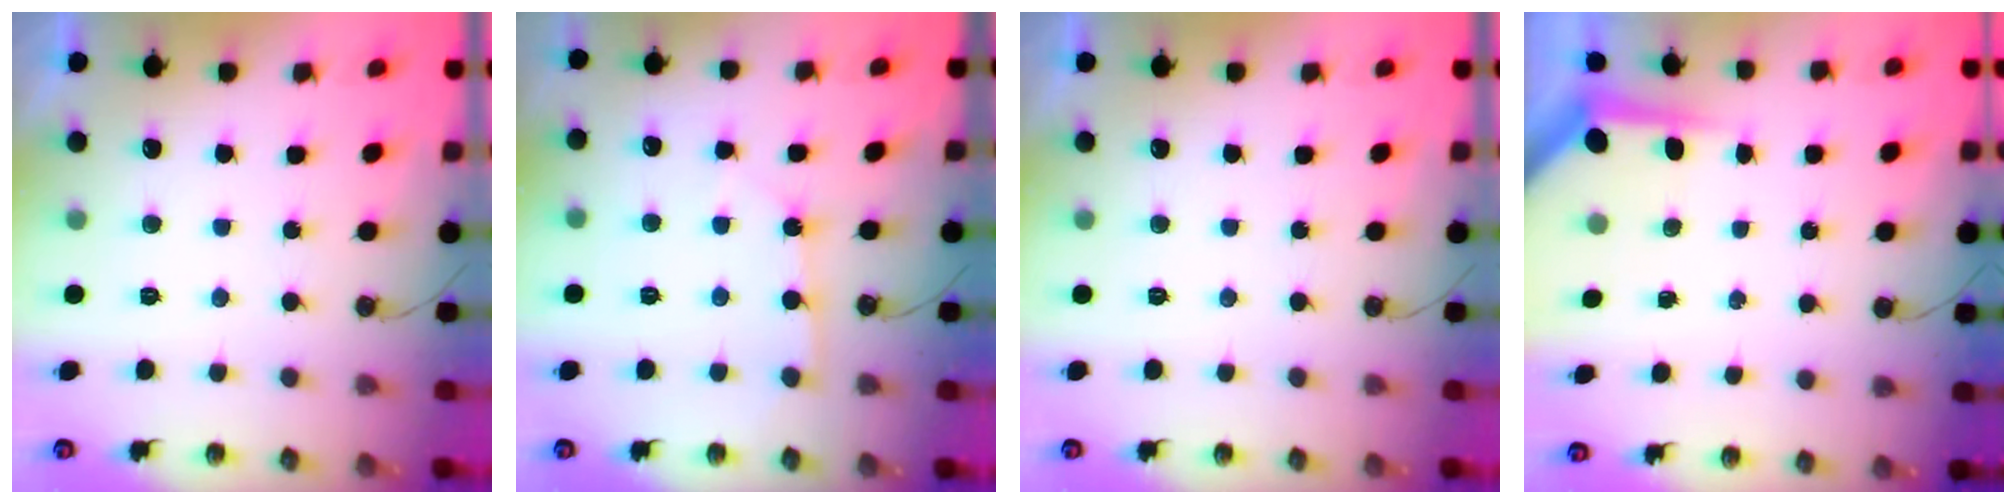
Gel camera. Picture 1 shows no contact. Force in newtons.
{"total": 2.5, "press": 2.5, "slide": 0.3}
{"total": 0.0}
{"total": 4.0, "press": 4.0, "slide": 0.3}